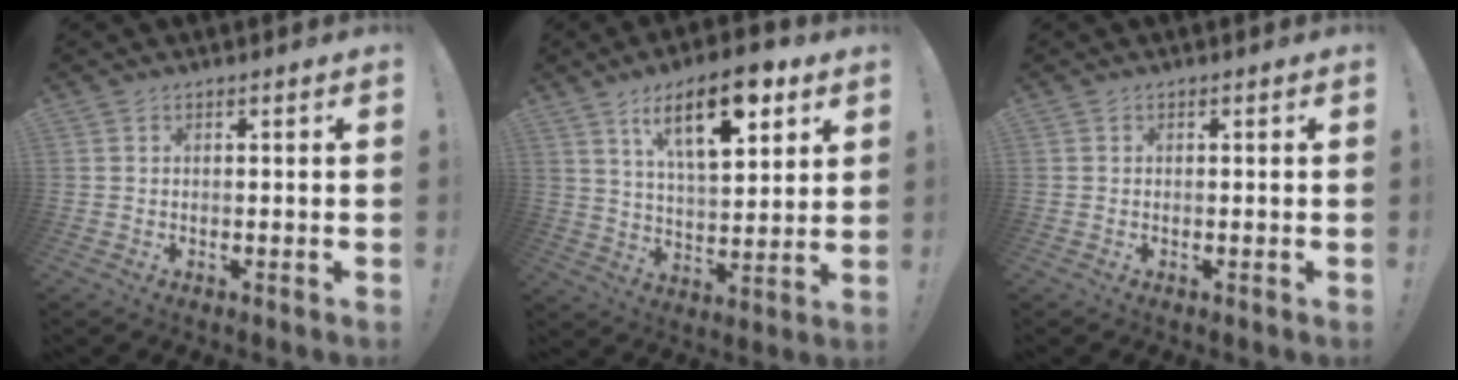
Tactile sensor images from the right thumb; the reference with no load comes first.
{"total": 16.1, "force": [8.7, 6.5, 11.9], "torque": [-0.179, -0.032, 0.140]}
{"total": 0.0}